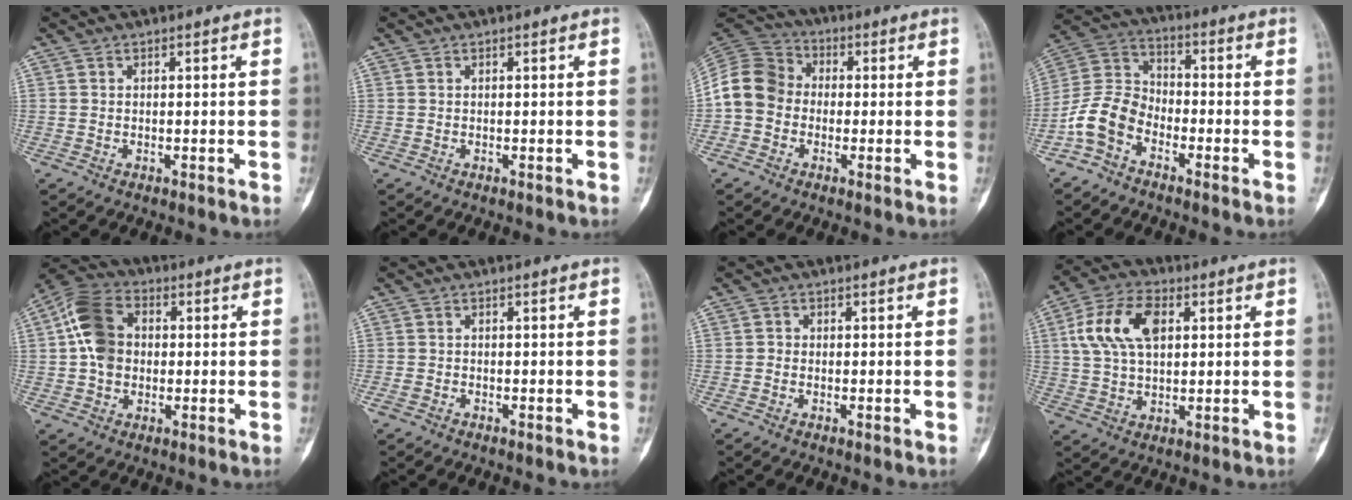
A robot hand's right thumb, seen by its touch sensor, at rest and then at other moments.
{"total": 0.0}
{"total": 10.9, "force": [-1.0, 9.3, 5.5], "torque": [-0.094, 0.033, -0.033]}
{"total": 9.2, "force": [-5.0, 6.1, 4.7], "torque": [-0.093, 0.046, -0.115]}
{"total": 10.6, "force": [0.7, 8.1, 6.8], "torque": [-0.116, 0.023, 0.001]}
{"total": 1.0, "force": [-0.6, 0.7, 0.5], "torque": [-0.019, -0.001, -0.014]}
{"total": 0.8, "force": [-0.3, 0.8, 0.1], "torque": [0.007, 0.003, -0.010]}
{"total": 12.0, "force": [3.2, 7.2, 9.1], "torque": [-0.171, 0.011, 0.055]}